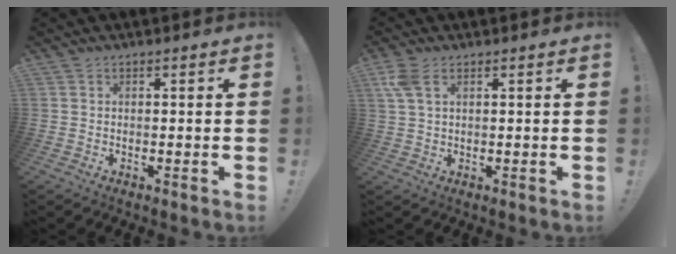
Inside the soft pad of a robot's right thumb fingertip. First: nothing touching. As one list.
[{"total": 5.3, "force": [2.5, 2.3, 4.1], "torque": [-0.087, -0.003, 0.049]}]